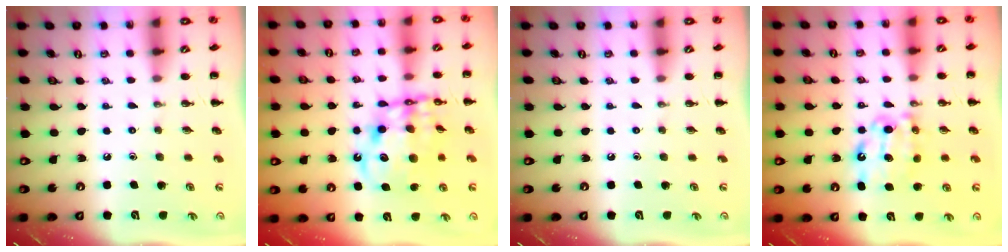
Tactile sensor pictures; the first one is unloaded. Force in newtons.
{"total": 13.7, "press": 13.2, "slide": 3.4}
{"total": 0.0}
{"total": 10.0, "press": 10.0, "slide": 0.8}